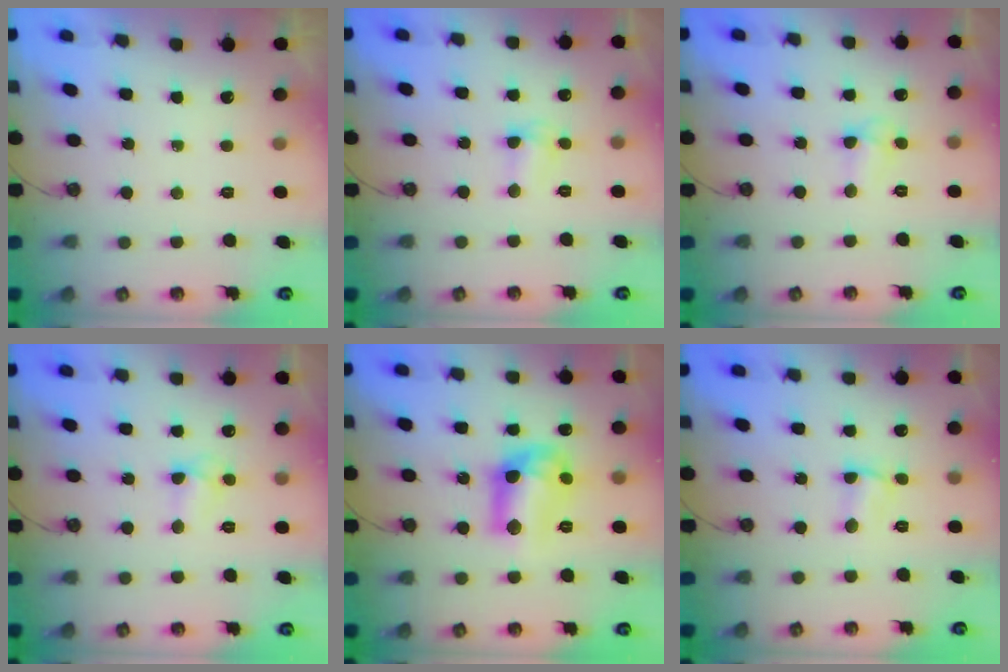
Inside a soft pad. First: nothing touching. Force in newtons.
{"total": 2.6, "press": 2.6, "slide": 0.6}
{"total": 3.5, "press": 3.5, "slide": 0.3}
{"total": 4.7, "press": 4.6, "slide": 0.5}
{"total": 13.2, "press": 13.1, "slide": 1.0}
{"total": 1.6, "press": 1.5, "slide": 0.5}